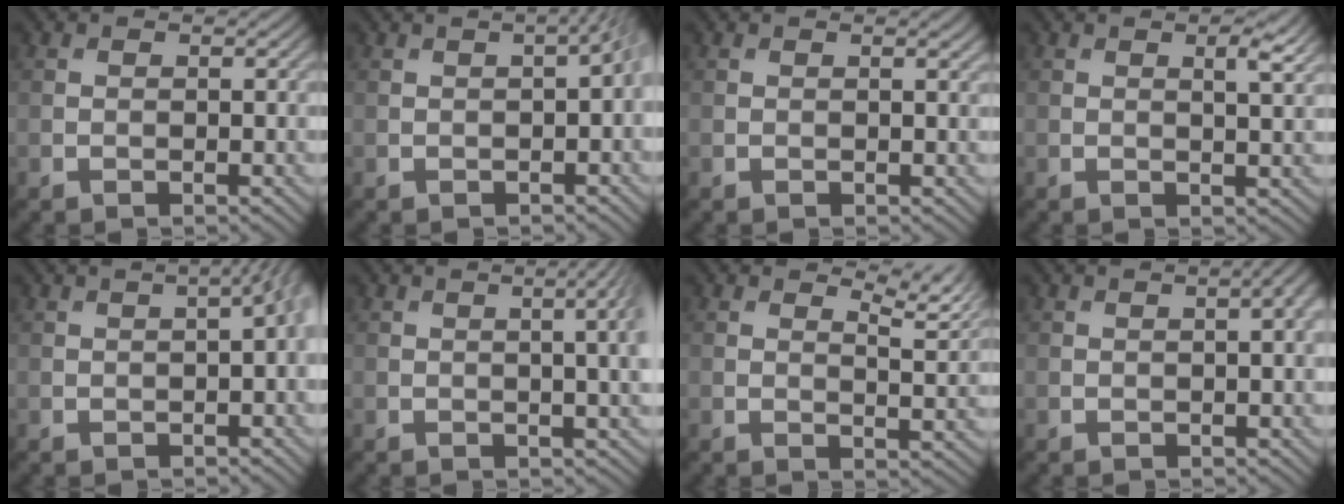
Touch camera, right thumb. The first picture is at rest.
{"total": 3.5, "force": [-0.1, 1.1, 3.4], "torque": [-0.037, 0.003, 0.006]}
{"total": 0.7, "force": [0.4, 0.1, 0.6], "torque": [-0.008, 0.001, 0.006]}
{"total": 2.3, "force": [1.2, 0.4, 1.9], "torque": [-0.032, -0.003, 0.023]}
{"total": 4.5, "force": [0.1, 1.5, 4.3], "torque": [-0.039, 0.011, 0.004]}
{"total": 5.1, "force": [0.7, 1.4, 4.8], "torque": [-0.049, 0.015, 0.007]}
{"total": 4.2, "force": [3.2, 0.8, 2.5], "torque": [-0.048, -0.004, 0.053]}
{"total": 2.8, "force": [0.5, 0.9, 2.6], "torque": [-0.028, 0.012, 0.003]}